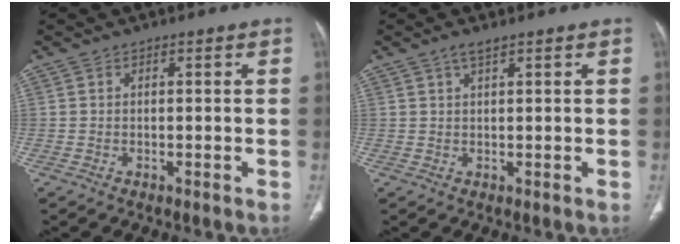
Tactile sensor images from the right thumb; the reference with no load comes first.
{"total": 1.7, "force": [1.1, 0.3, 1.2], "torque": [-0.028, 0.001, 0.023]}